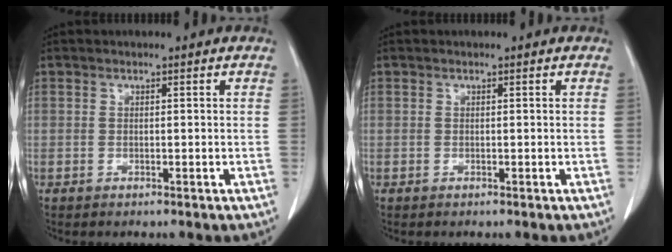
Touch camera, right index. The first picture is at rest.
{"total": 0.0}